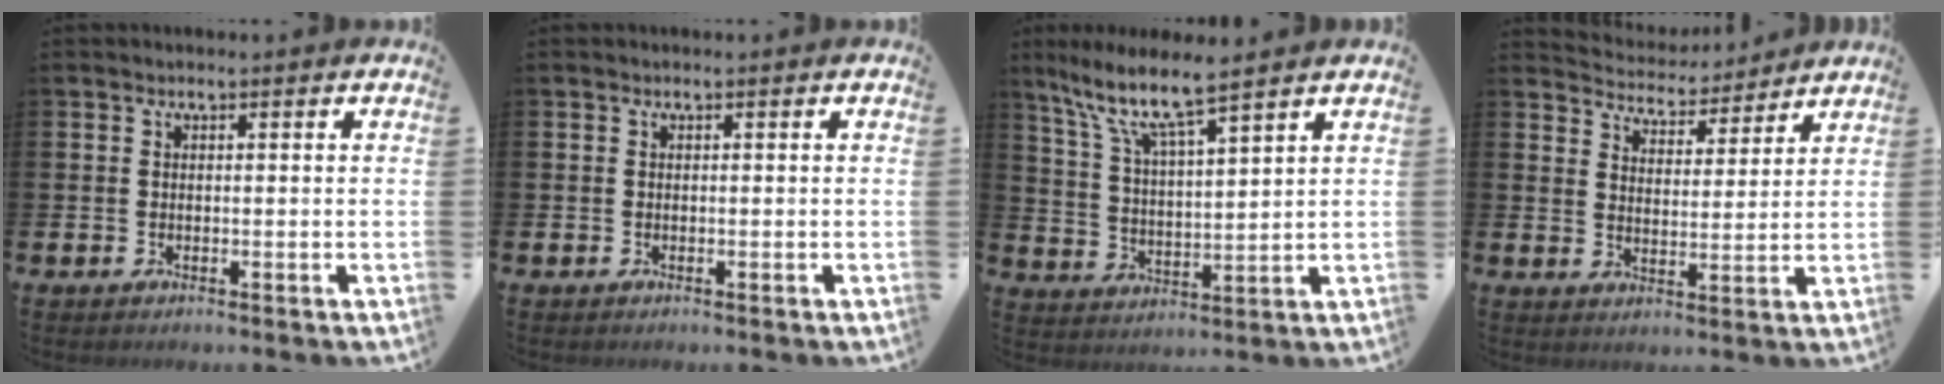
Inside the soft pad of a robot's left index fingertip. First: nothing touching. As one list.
[{"total": 0.0}, {"total": 7.5, "force": [6.3, 1.0, 4.0], "torque": [-0.107, -0.030, 0.106]}, {"total": 4.8, "force": [4.7, 1.0, -0.2], "torque": [-0.017, -0.038, 0.081]}]